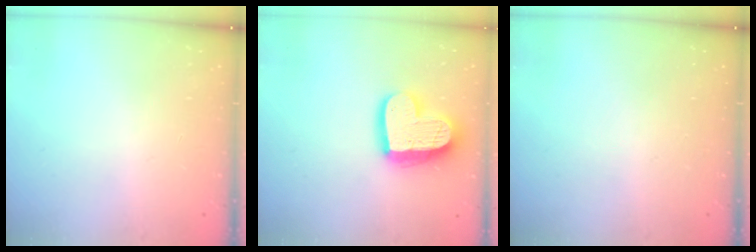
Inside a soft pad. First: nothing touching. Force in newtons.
{"total": 20.0, "press": 20.0, "slide": 1.7}
{"total": 0.0}